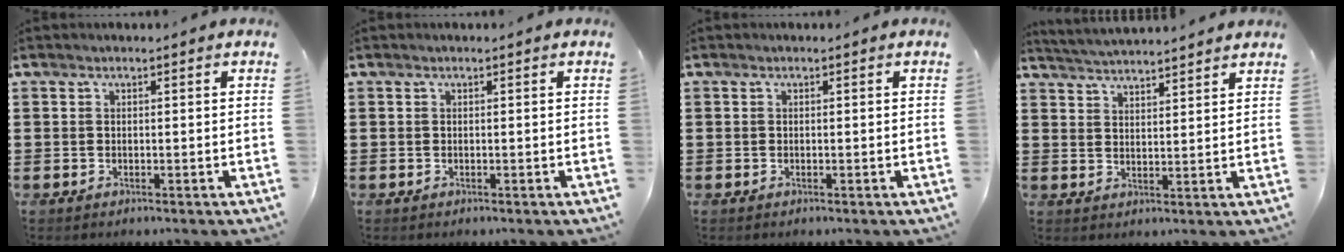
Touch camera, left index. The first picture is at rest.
{"total": 0.0}
{"total": 0.0}
{"total": 3.3, "force": [3.3, -0.5, -0.1], "torque": [-0.010, -0.017, 0.058]}